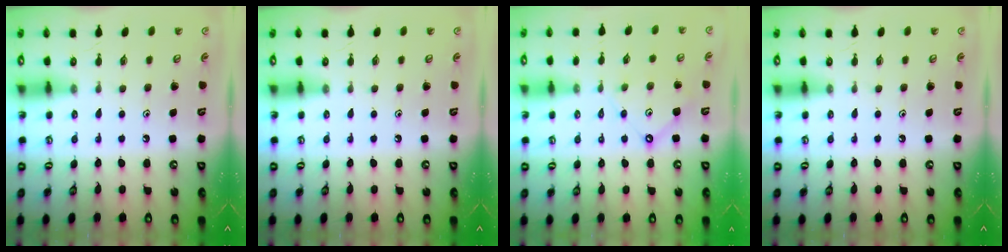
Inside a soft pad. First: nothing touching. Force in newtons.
{"total": 0.0}
{"total": 7.6, "press": 7.5, "slide": 0.7}
{"total": 0.0}